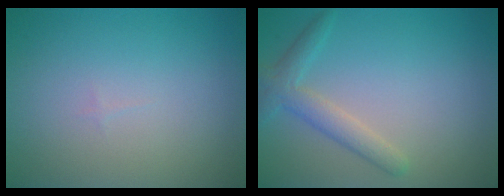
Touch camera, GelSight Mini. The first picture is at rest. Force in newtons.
{"total": 2.7, "press": 2.7, "slide": 0.1}